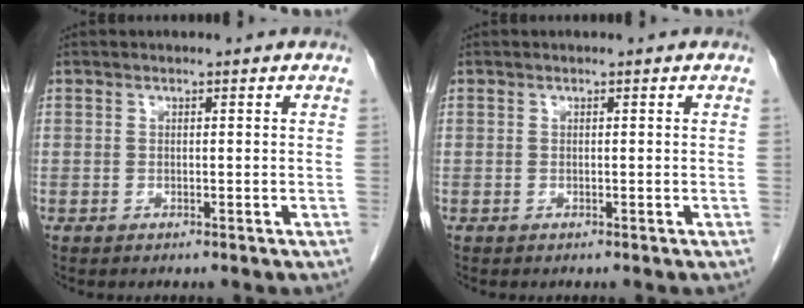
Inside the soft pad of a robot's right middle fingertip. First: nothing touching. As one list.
[{"total": 0.0}]